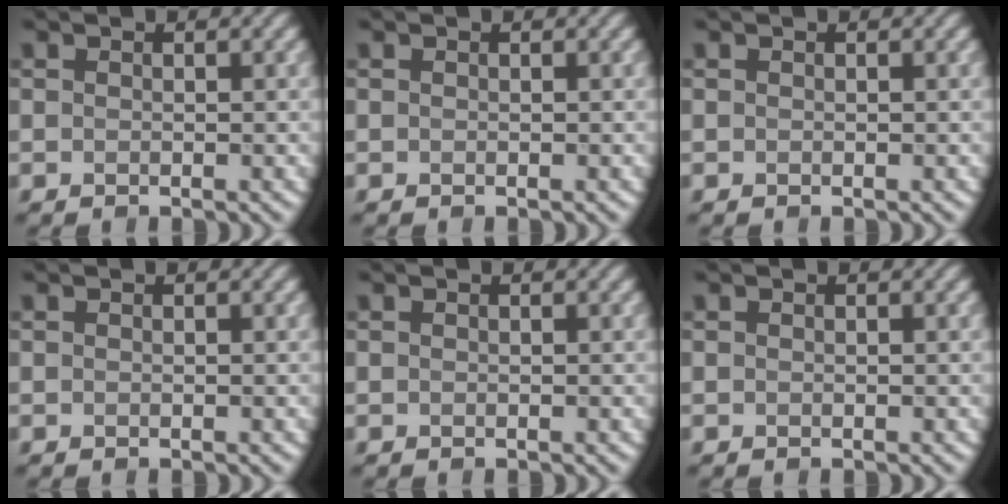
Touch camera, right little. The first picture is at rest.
{"total": 0.0}
{"total": 0.0}
{"total": 0.0}
{"total": 0.0}
{"total": 0.0}